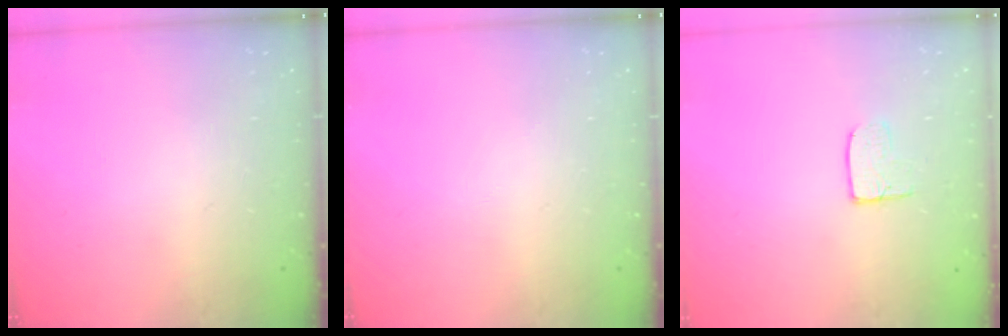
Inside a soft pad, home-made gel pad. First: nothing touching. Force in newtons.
{"total": 0.0}
{"total": 5.2, "press": 5.2, "slide": 0.5}